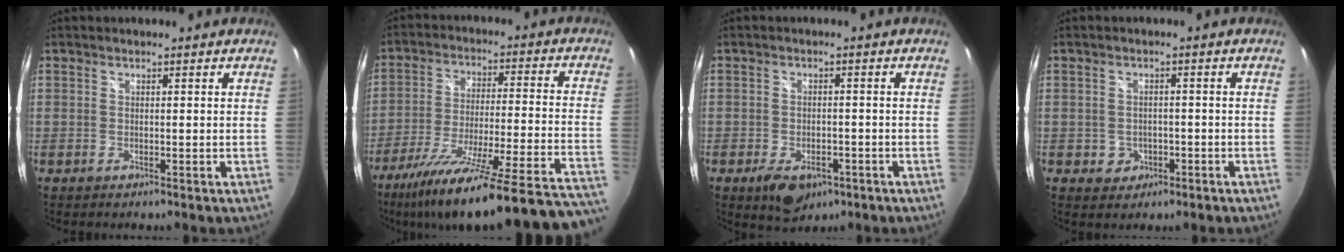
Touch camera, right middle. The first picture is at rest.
{"total": 34.9, "force": [-29.7, 1.5, 18.3], "torque": [-0.244, -0.098, -0.432]}
{"total": 7.3, "force": [-4.0, 4.2, 4.5], "torque": [-0.086, -0.011, -0.056]}
{"total": 4.4, "force": [-1.7, 4.0, 1.0], "torque": [-0.030, 0.007, -0.016]}